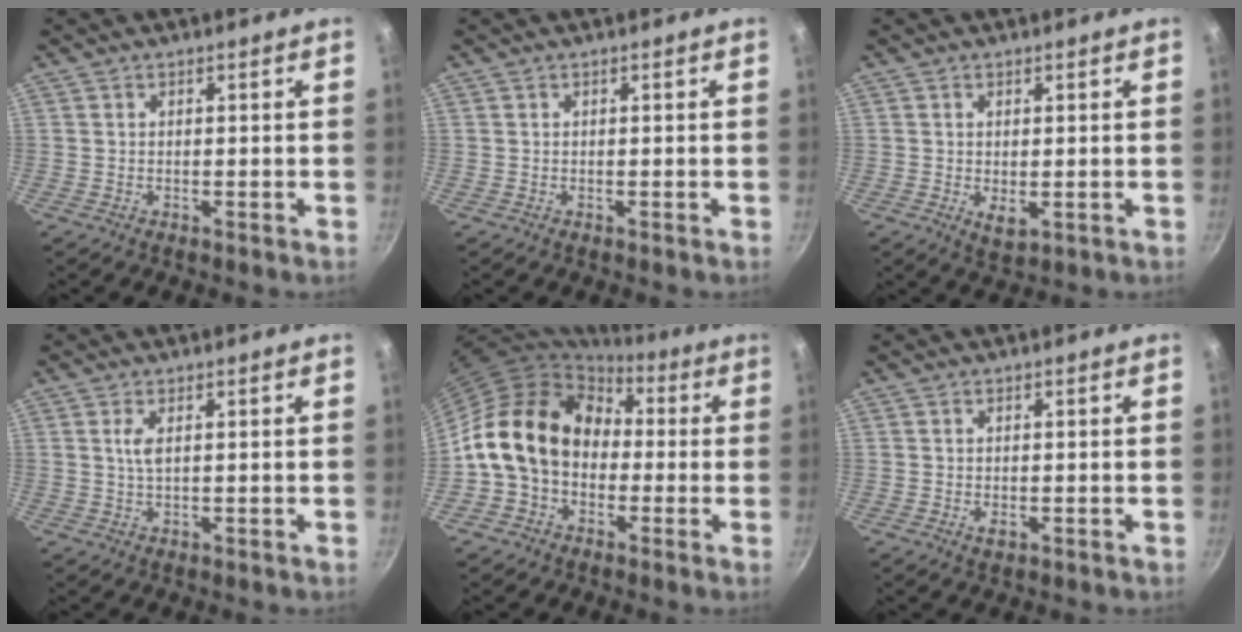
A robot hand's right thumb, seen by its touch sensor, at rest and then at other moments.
{"total": 0.0}
{"total": 3.3, "force": [-0.3, 1.7, 2.9], "torque": [-0.047, -0.013, 0.001]}
{"total": 2.3, "force": [0.6, 0.8, 2.1], "torque": [-0.045, -0.002, 0.014]}
{"total": 16.3, "force": [0.0, 12.8, 10.2], "torque": [-0.140, 0.046, -0.009]}
{"total": 1.6, "force": [-0.4, 0.9, 1.3], "torque": [-0.022, -0.003, -0.004]}